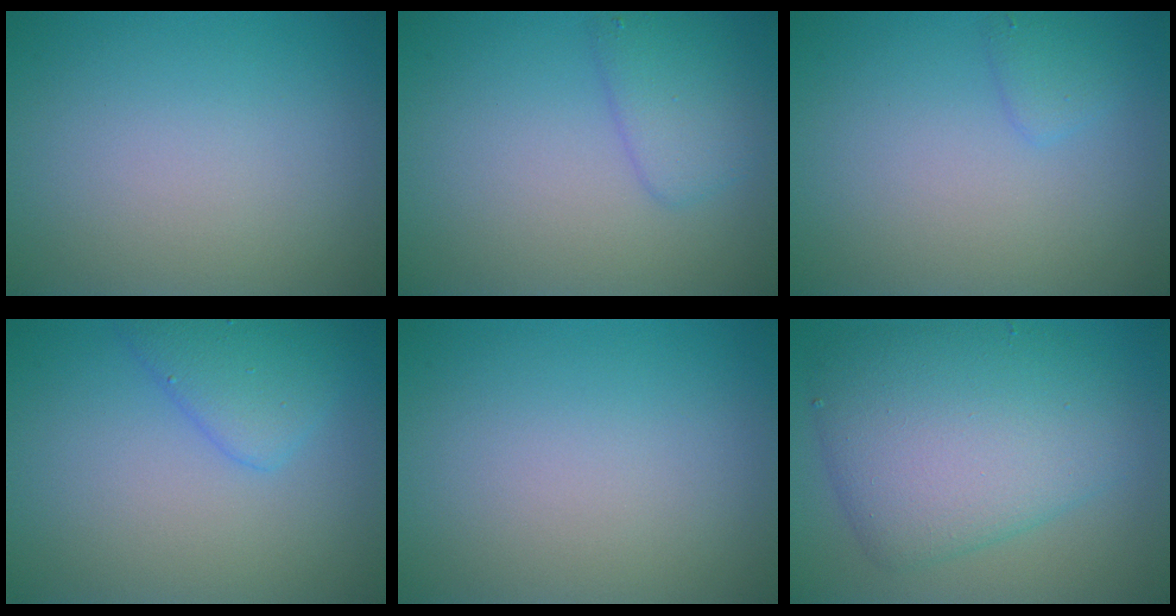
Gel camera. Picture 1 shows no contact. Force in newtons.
{"total": 2.6, "press": 2.5, "slide": 0.2}
{"total": 1.2, "press": 1.2, "slide": 0.1}
{"total": 3.1, "press": 3.1, "slide": 0.1}
{"total": 0.0}
{"total": 8.0, "press": 8.0, "slide": 0.2}